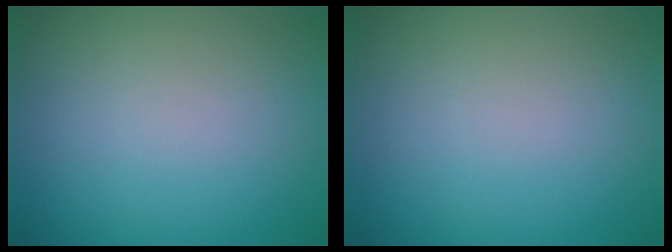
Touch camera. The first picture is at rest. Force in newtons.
{"total": 0.0}